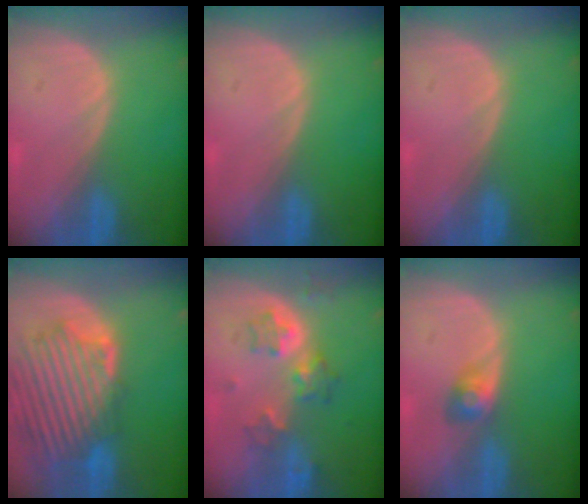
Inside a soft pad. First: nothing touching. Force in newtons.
{"total": 0.0}
{"total": 0.0}
{"total": 12.9, "press": 11.5, "slide": 6.0}
{"total": 6.4, "press": 5.7, "slide": 3.0}
{"total": 2.9, "press": 2.6, "slide": 1.1}